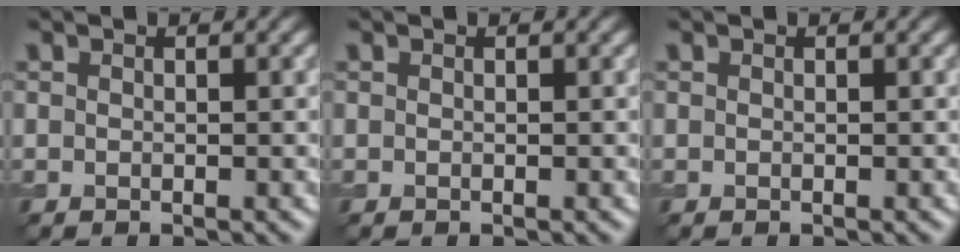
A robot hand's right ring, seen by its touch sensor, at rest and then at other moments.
{"total": 0.0}
{"total": 0.0}